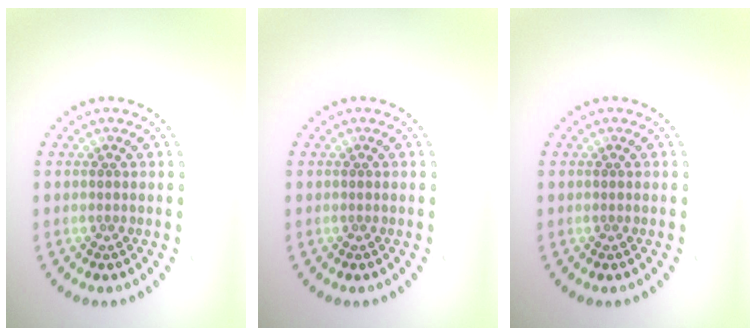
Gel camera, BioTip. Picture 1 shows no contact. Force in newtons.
{"total": 0.0}
{"total": 0.0}